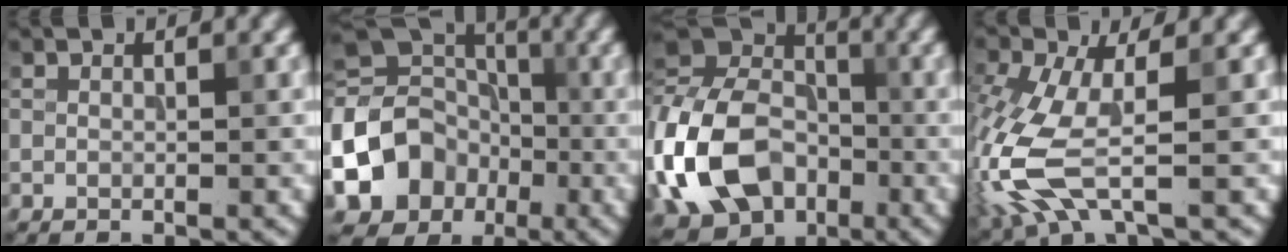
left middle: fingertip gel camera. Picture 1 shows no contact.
{"total": 13.7, "force": [-4.9, 11.7, 5.3], "torque": [-0.116, -0.024, -0.104]}
{"total": 13.4, "force": [-4.0, 9.9, 8.2], "torque": [-0.189, -0.004, -0.090]}
{"total": 7.6, "force": [-2.0, 3.0, 6.7], "torque": [-0.191, -0.008, -0.046]}